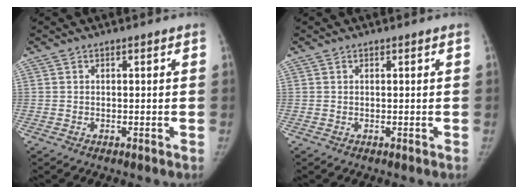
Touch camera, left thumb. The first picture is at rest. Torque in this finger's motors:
{"motor_torque": [0.00, 0.00, 0.22, -0.05, 0.00]}